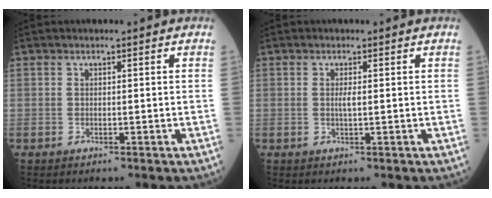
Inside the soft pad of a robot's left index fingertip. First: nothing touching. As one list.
[{"total": 1.1, "force": [0.1, 0.1, 1.1], "torque": [-0.026, -0.001, 0.002]}]